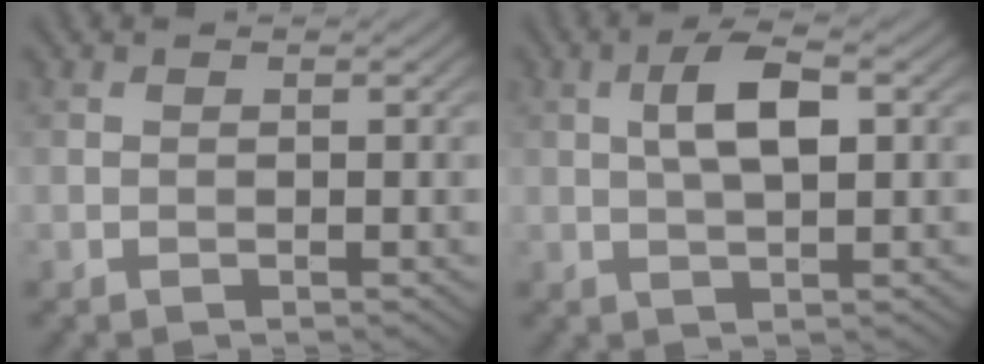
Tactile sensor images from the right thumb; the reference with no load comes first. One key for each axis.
{"total": 5.3, "fx": 1.0, "fy": 1.9, "fz": 4.8, "tx": -0.098, "ty": 0.007, "tz": 0.019}